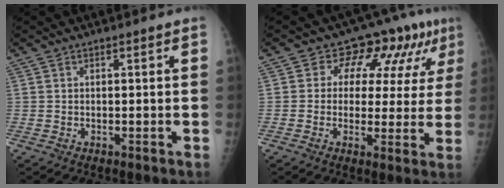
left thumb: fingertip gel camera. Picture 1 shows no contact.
{"total": 11.2, "force": [5.2, 6.9, 7.1], "torque": [-0.051, -0.002, 0.060]}